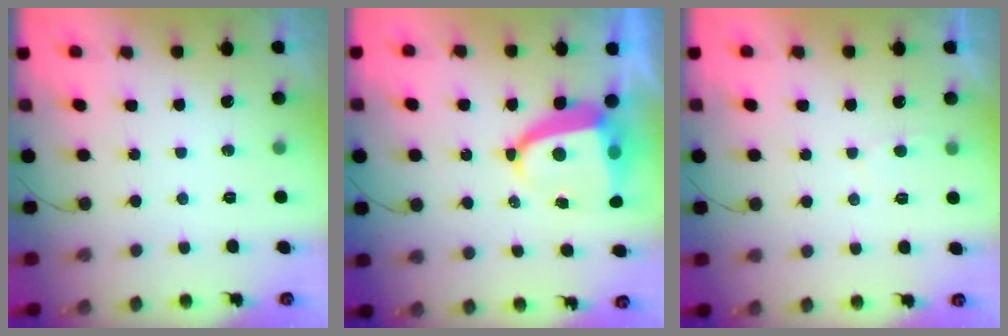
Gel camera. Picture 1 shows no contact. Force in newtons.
{"total": 8.4, "press": 8.3, "slide": 1.0}
{"total": 1.9, "press": 1.9, "slide": 0.3}